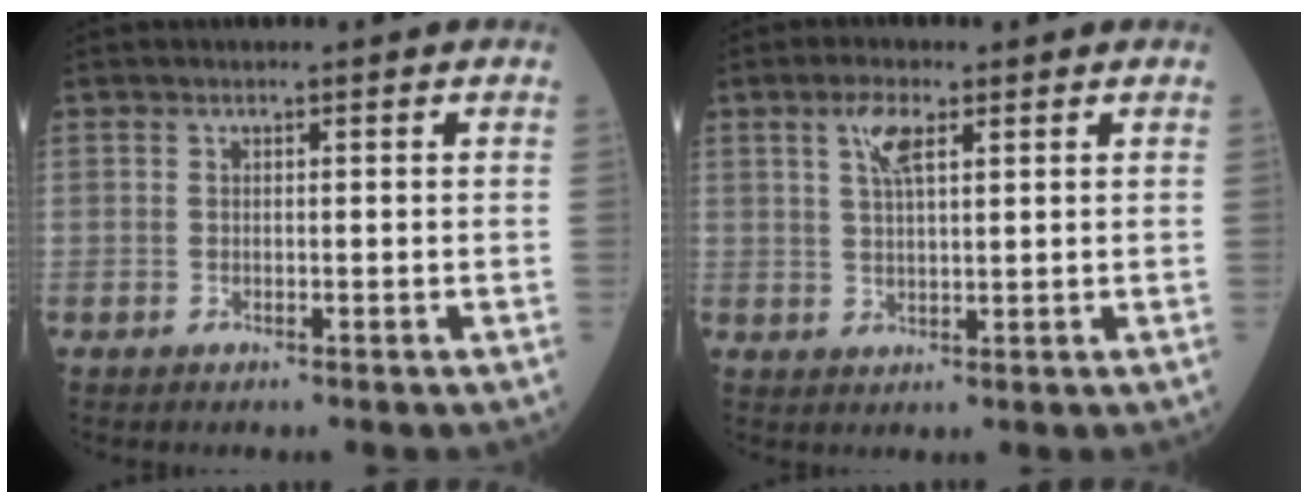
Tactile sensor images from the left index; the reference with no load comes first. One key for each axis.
{"total": 4.0, "fx": 1.9, "fy": 1.0, "fz": 3.3, "tx": -0.074, "ty": 0.005, "tz": 0.038}